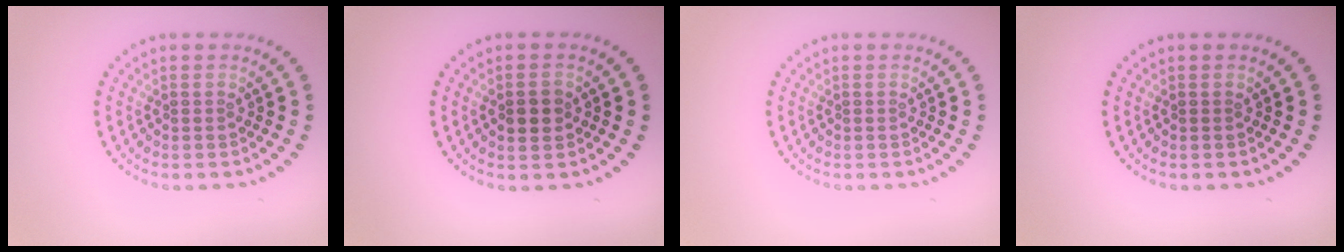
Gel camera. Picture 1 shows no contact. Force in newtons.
{"total": 1.9, "press": 1.9, "slide": 0.1}
{"total": 0.0}
{"total": 0.0}